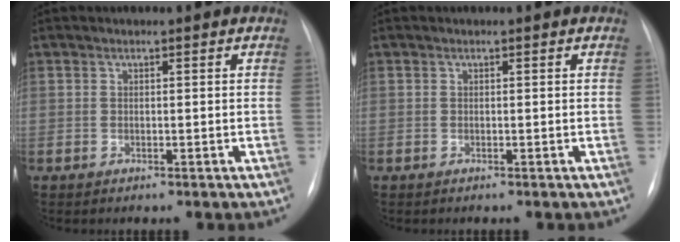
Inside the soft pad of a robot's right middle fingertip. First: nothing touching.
{"total": 0.0}